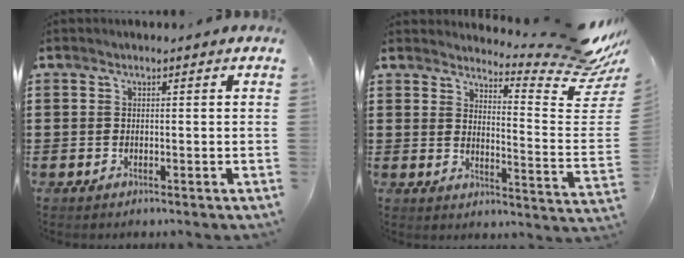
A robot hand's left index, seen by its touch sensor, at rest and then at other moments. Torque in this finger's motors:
{"motor_torque": [1.57, -0.57, -0.03, 0.06]}